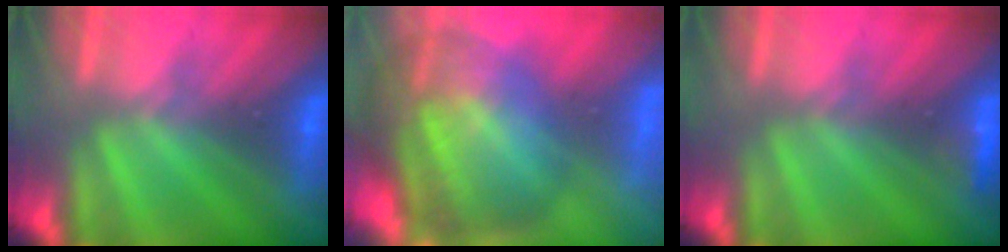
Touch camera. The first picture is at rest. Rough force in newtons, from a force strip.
{"total": 9.8}
{"total": 2.9}